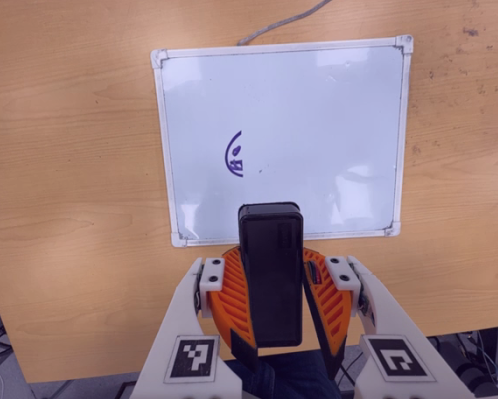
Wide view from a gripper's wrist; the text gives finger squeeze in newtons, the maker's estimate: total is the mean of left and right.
{"total": 11.1, "left": 10.5, "right": 11.7}